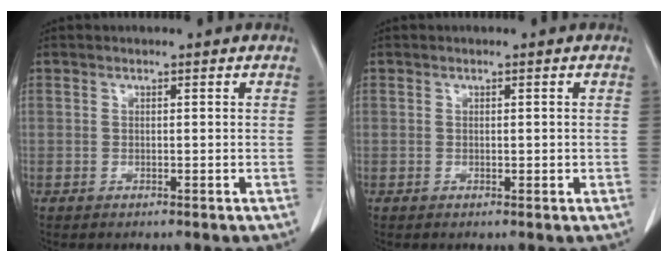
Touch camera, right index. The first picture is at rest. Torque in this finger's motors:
{"motor_torque": [-0.45, 0.89, 0.03, 0.00]}